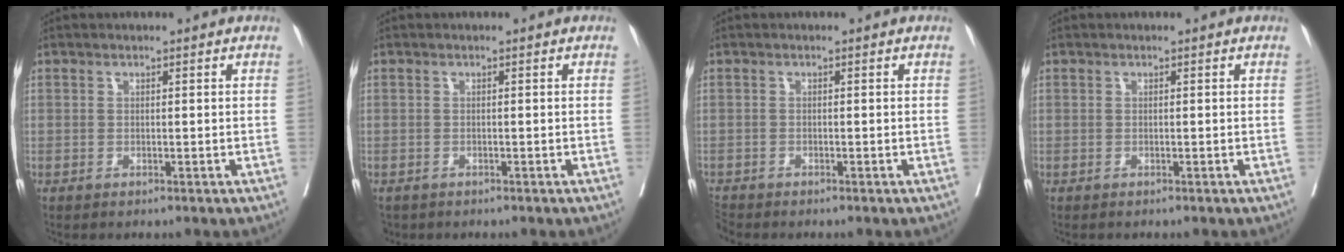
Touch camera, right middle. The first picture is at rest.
{"total": 2.2, "force": [-1.7, 1.2, 0.5], "torque": [-0.016, -0.005, -0.028]}
{"total": 1.7, "force": [-1.7, -0.2, 0.0], "torque": [-0.002, -0.010, -0.033]}
{"total": 0.0}